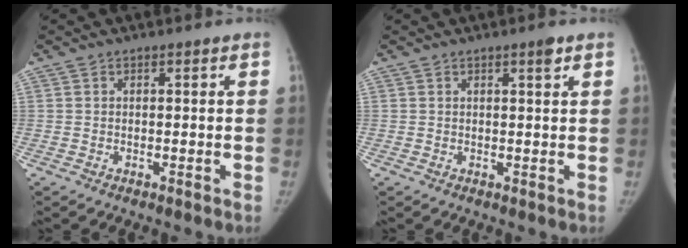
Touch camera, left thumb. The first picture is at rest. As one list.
[{"total": 1.6, "force": [0.9, 0.1, 1.2], "torque": [-0.018, -0.004, 0.014]}]